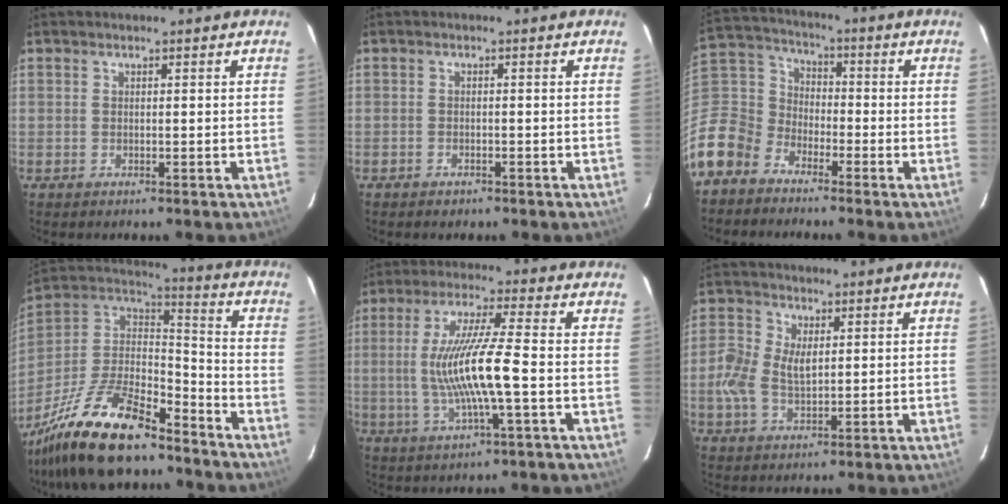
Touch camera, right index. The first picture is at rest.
{"total": 1.4, "force": [-1.0, 0.9, 0.2], "torque": [-0.007, 0.003, -0.014]}
{"total": 12.2, "force": [-7.9, 8.7, 3.2], "torque": [-0.105, 0.031, -0.172]}
{"total": 22.8, "force": [-16.8, 7.3, 13.6], "torque": [-0.281, -0.014, -0.292]}
{"total": 12.5, "force": [-1.7, 0.3, 12.3], "torque": [-0.238, -0.006, -0.027]}
{"total": 6.2, "force": [0.4, 4.0, 4.8], "torque": [-0.108, 0.007, 0.004]}